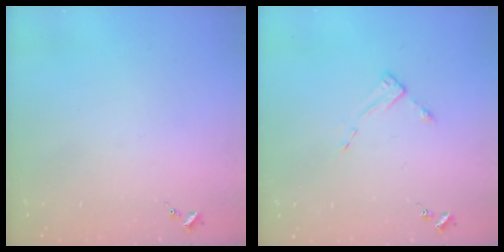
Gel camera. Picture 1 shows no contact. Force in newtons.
{"total": 2.6, "press": 2.6, "slide": 0.3}